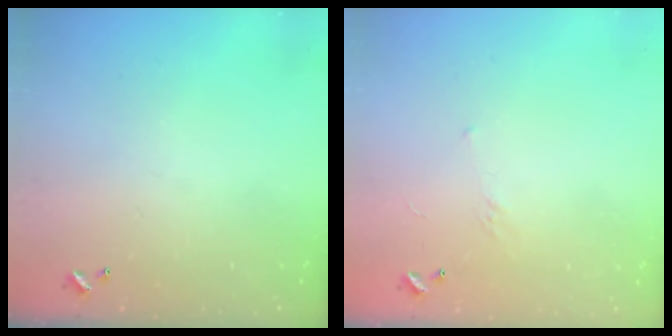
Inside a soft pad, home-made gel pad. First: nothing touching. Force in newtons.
{"total": 5.7, "press": 5.6, "slide": 1.1}